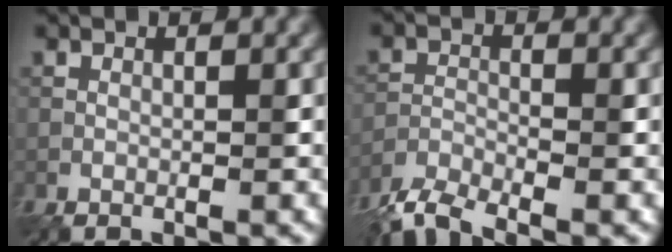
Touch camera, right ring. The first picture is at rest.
{"total": 4.8, "force": [-4.3, 1.1, 1.8], "torque": [-0.044, -0.010, -0.091]}